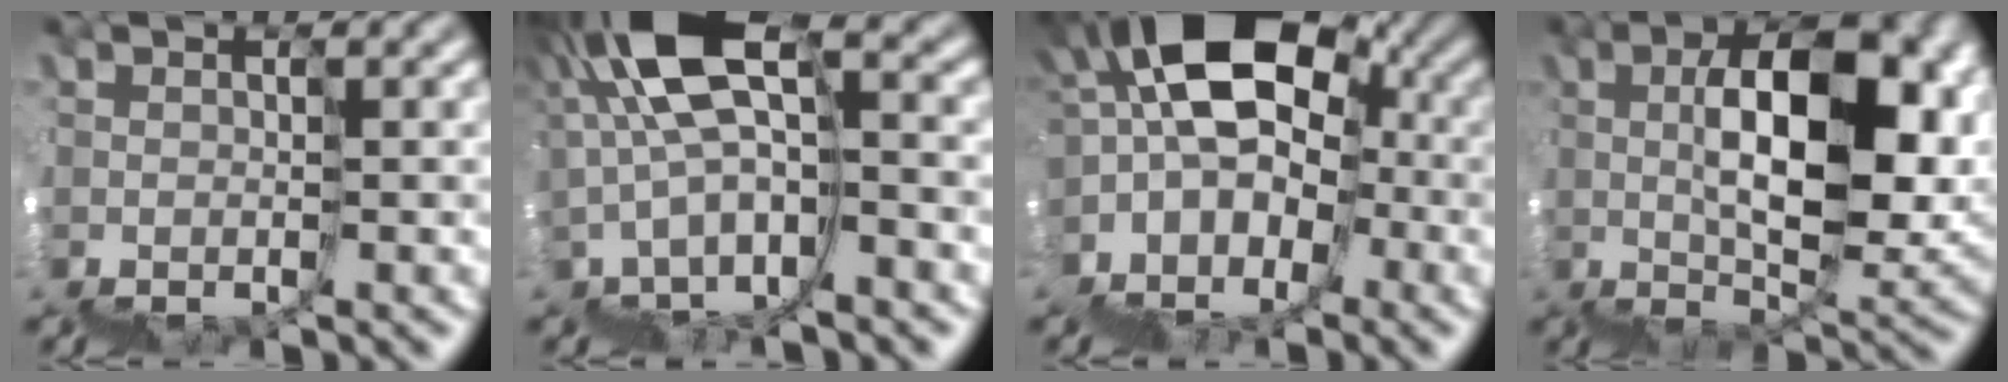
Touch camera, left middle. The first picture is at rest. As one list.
[{"total": 7.1, "force": [2.1, 3.6, 5.7], "torque": [-0.125, 0.035, 0.043]}, {"total": 9.6, "force": [1.1, 7.2, 6.3], "torque": [-0.057, 0.031, 0.013]}, {"total": 9.1, "force": [3.8, 4.1, 7.2], "torque": [-0.098, 0.034, 0.062]}]